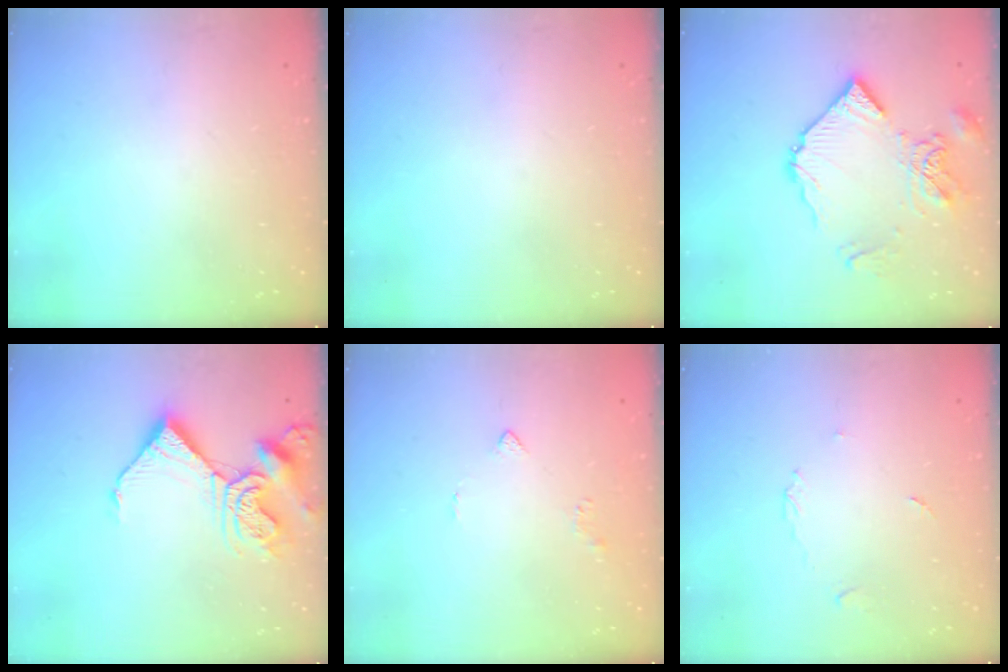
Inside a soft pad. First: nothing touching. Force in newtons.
{"total": 0.0}
{"total": 12.0, "press": 11.9, "slide": 1.4}
{"total": 13.3, "press": 13.2, "slide": 1.8}
{"total": 2.8, "press": 2.8, "slide": 0.6}
{"total": 2.7, "press": 2.7, "slide": 0.4}